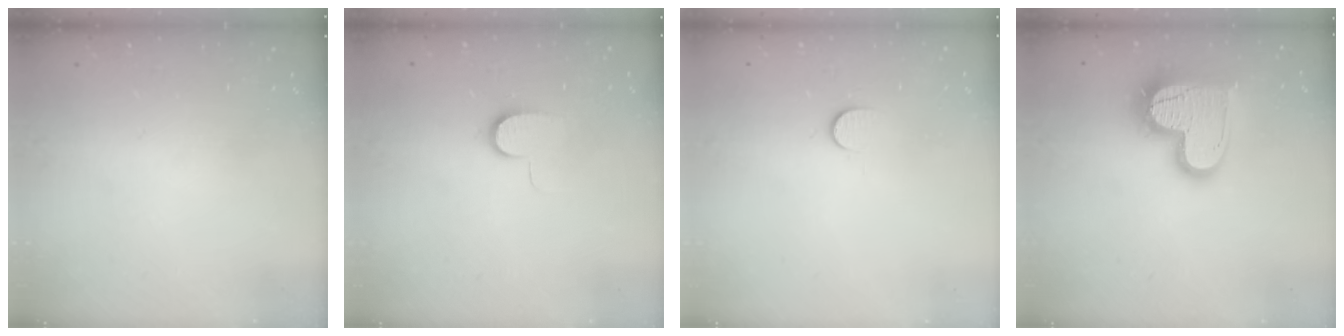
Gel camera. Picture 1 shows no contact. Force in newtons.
{"total": 7.1, "press": 7.1, "slide": 0.7}
{"total": 5.7, "press": 5.6, "slide": 0.7}
{"total": 17.7, "press": 17.7, "slide": 1.3}